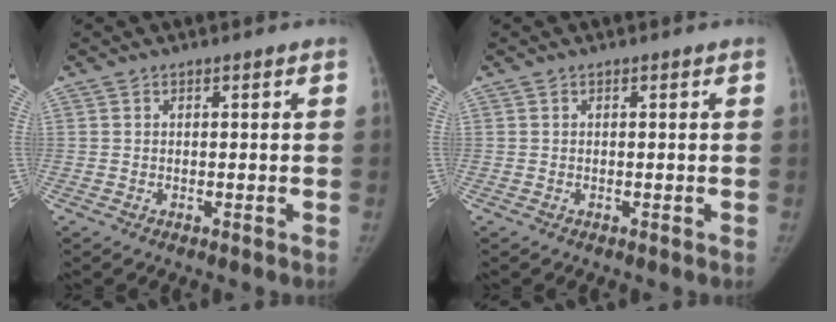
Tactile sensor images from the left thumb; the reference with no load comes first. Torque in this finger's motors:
{"motor_torque": [0.08, -0.36, 0.26, -0.09, 0.05]}